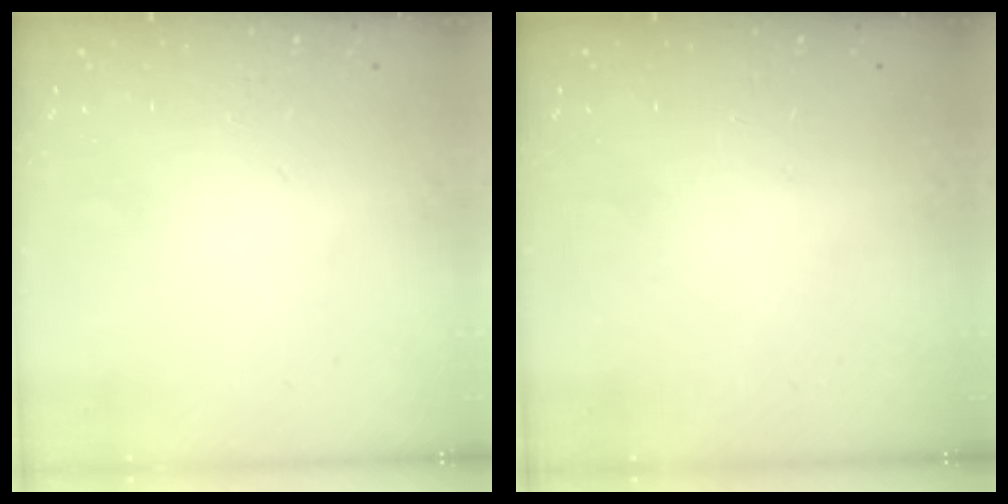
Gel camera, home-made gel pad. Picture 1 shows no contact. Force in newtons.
{"total": 0.0}